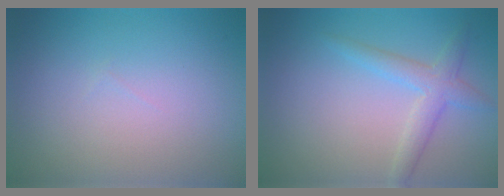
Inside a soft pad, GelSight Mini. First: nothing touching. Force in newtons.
{"total": 2.6, "press": 2.6, "slide": 0.1}